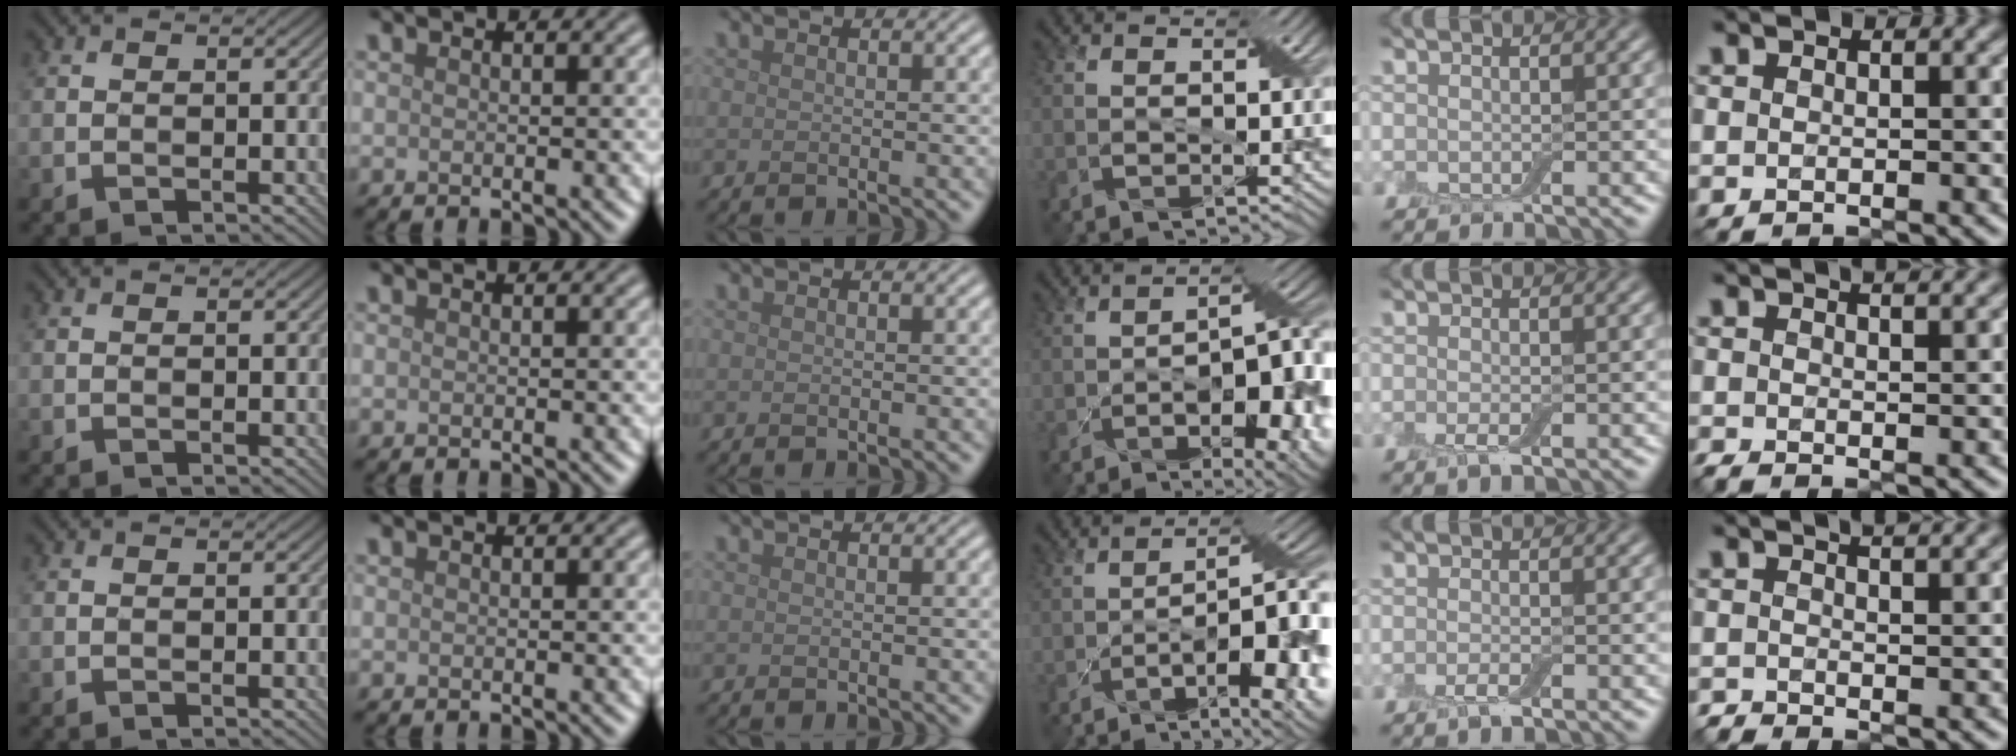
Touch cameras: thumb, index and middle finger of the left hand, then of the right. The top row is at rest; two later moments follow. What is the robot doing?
{"motion": "pour", "object": "bowl"}